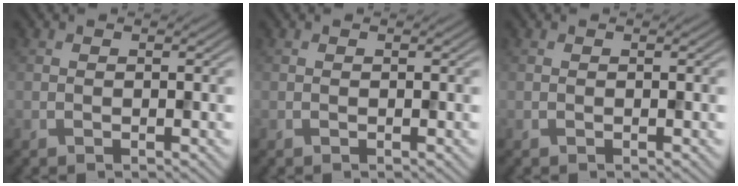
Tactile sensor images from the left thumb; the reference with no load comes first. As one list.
[{"total": 0.0}, {"total": 0.0}]